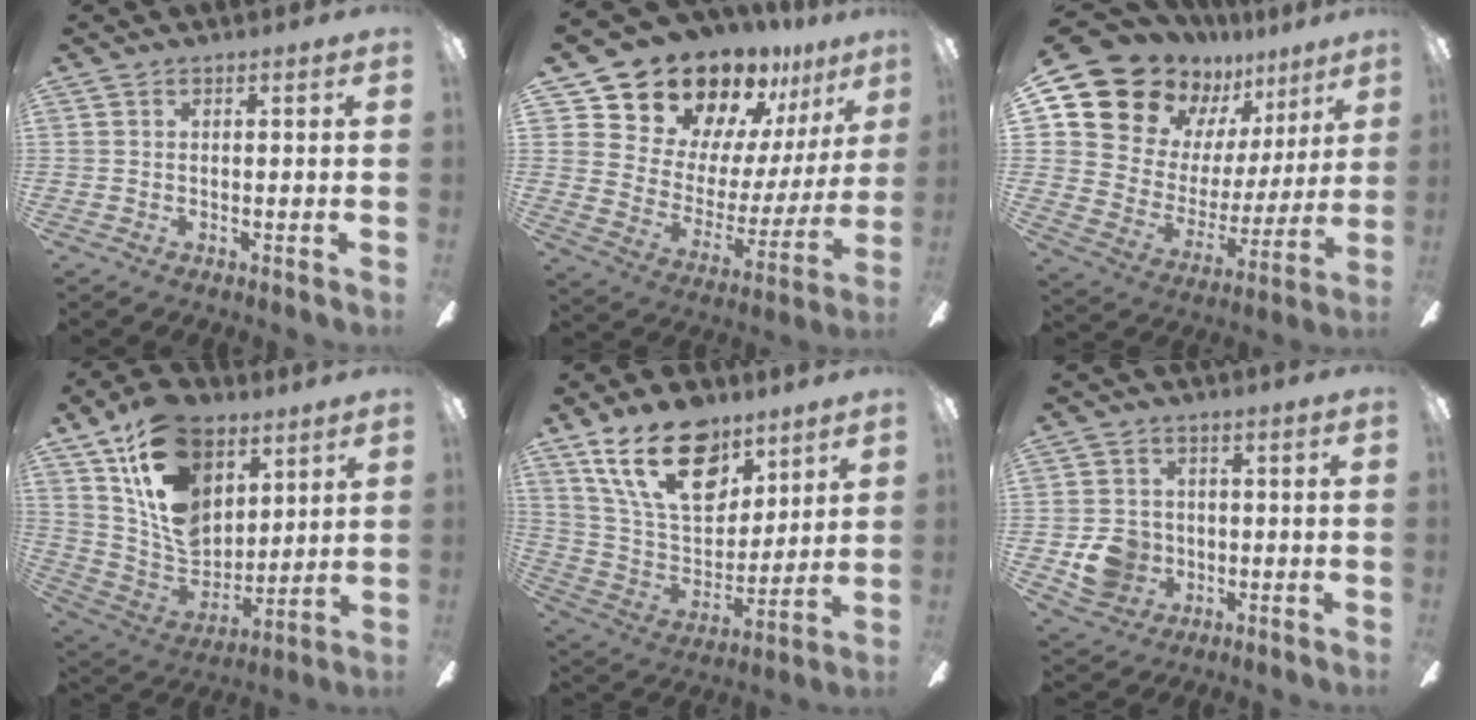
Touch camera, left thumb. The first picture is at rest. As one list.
[{"total": 17.9, "force": [15.8, 7.9, 3.2], "torque": [-0.085, -0.133, 0.298]}, {"total": 16.7, "force": [13.2, 9.4, 3.9], "torque": [-0.104, -0.105, 0.257]}, {"total": 19.6, "force": [10.1, 13.3, 10.3], "torque": [-0.194, -0.050, 0.191]}, {"total": 21.7, "force": [12.6, 12.4, 12.6], "torque": [-0.231, -0.058, 0.226]}, {"total": 8.5, "force": [-1.9, 7.7, 2.9], "torque": [-0.067, 0.017, -0.031]}]